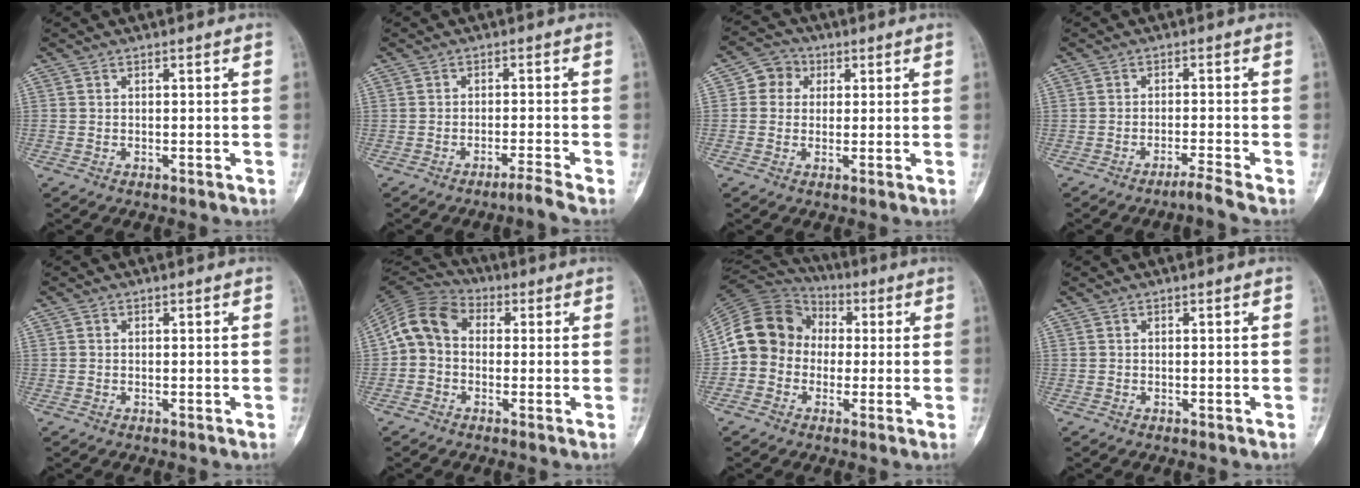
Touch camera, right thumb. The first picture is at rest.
{"total": 2.3, "force": [-1.9, -0.9, 0.9], "torque": [-0.027, 0.013, -0.035]}
{"total": 5.0, "force": [1.2, 4.6, 1.7], "torque": [0.002, 0.007, 0.012]}
{"total": 2.4, "force": [-2.0, -1.0, 0.9], "torque": [-0.028, 0.010, -0.040]}
{"total": 0.0}
{"total": 9.5, "force": [0.3, 7.5, 5.8], "torque": [-0.095, 0.030, -0.011]}
{"total": 13.4, "force": [-0.1, 11.9, 6.3], "torque": [-0.100, 0.037, -0.015]}
{"total": 0.0}